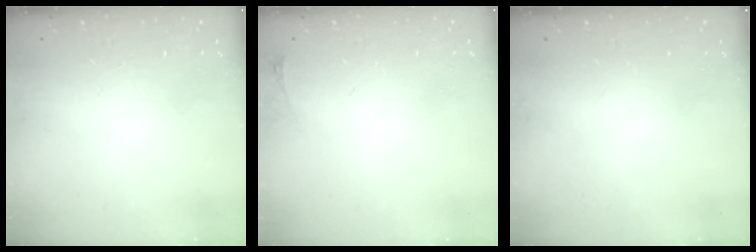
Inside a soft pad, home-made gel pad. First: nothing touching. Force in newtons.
{"total": 2.8, "press": 2.1, "slide": 1.9}
{"total": 0.0}